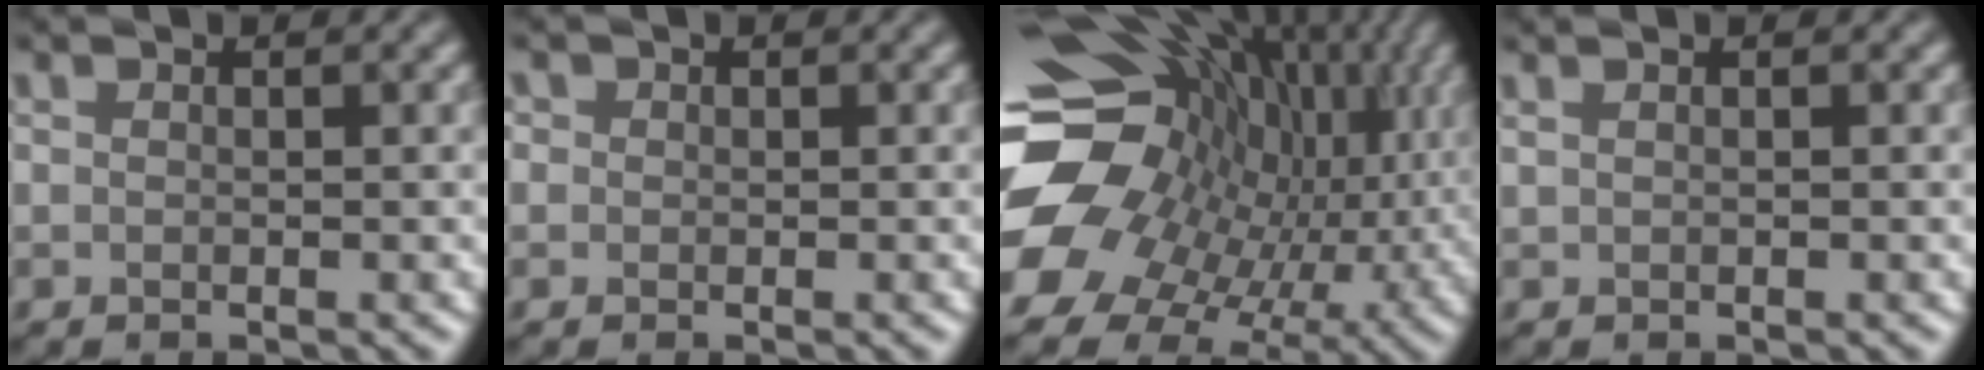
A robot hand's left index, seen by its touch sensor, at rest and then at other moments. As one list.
[{"total": 0.7, "force": [0.1, 0.7, 0.1], "torque": [0.002, -0.003, -0.007]}, {"total": 18.5, "force": [0.0, 14.3, 11.8], "torque": [-0.229, -0.031, 0.028]}, {"total": 1.1, "force": [0.7, 0.5, 0.7], "torque": [-0.012, -0.003, 0.003]}]